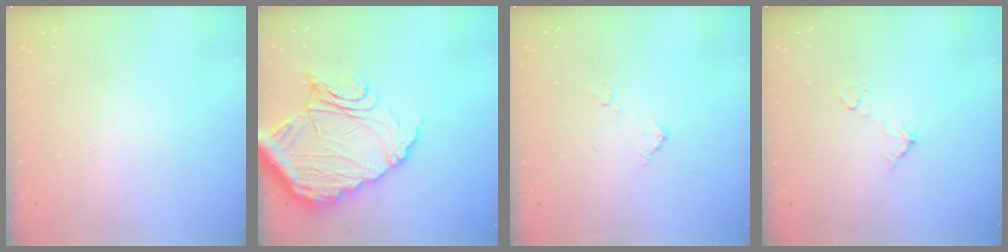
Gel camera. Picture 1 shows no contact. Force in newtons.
{"total": 21.0, "press": 20.9, "slide": 2.2}
{"total": 5.8, "press": 5.8, "slide": 0.2}
{"total": 6.3, "press": 6.3, "slide": 0.4}